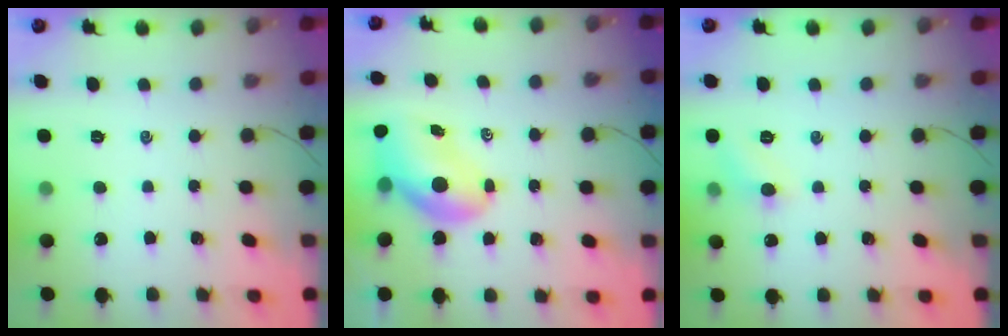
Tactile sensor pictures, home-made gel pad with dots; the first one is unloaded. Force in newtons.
{"total": 8.1, "press": 7.9, "slide": 2.0}
{"total": 5.8, "press": 5.5, "slide": 1.9}